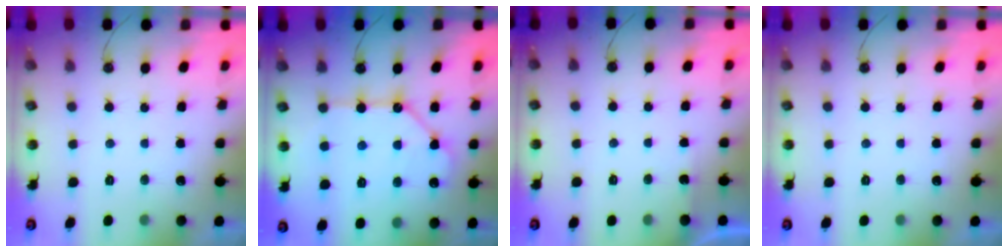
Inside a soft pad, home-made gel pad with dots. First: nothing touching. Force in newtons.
{"total": 11.5, "press": 11.5, "slide": 1.2}
{"total": 1.5, "press": 1.4, "slide": 0.3}
{"total": 0.0}